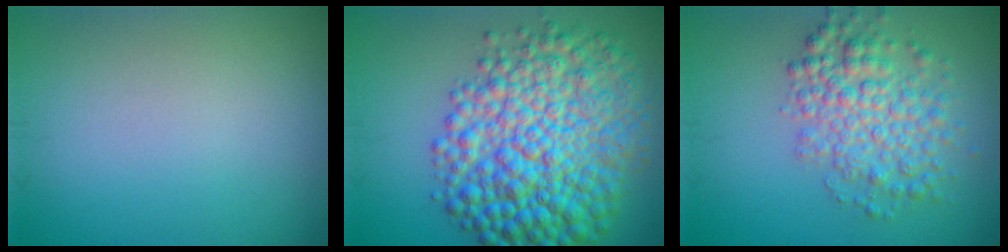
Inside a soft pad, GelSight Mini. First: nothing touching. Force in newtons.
{"total": 11.2, "press": 11.2, "slide": 0.0}
{"total": 4.9, "press": 4.9, "slide": 0.2}